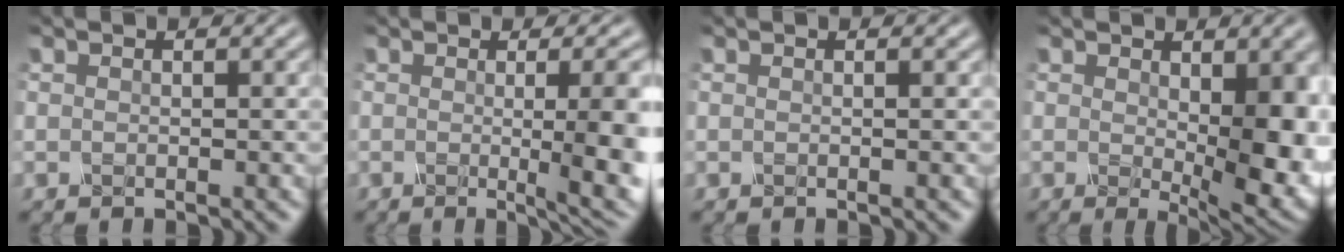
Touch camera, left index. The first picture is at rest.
{"total": 7.7, "force": [-0.4, 2.4, 7.3], "torque": [-0.064, -0.003, -0.006]}
{"total": 0.7, "force": [0.1, 0.3, 0.6], "torque": [-0.003, 0.000, -0.007]}
{"total": 6.6, "force": [0.0, 2.2, 6.2], "torque": [-0.083, -0.012, 0.004]}